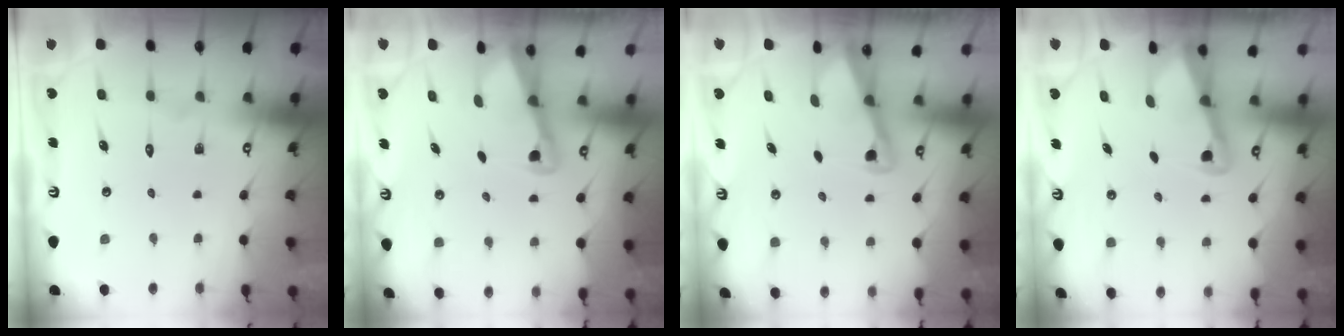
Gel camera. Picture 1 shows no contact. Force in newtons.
{"total": 2.3, "press": 2.2, "slide": 0.4}
{"total": 2.1, "press": 2.1, "slide": 0.4}
{"total": 2.2, "press": 2.2, "slide": 0.3}